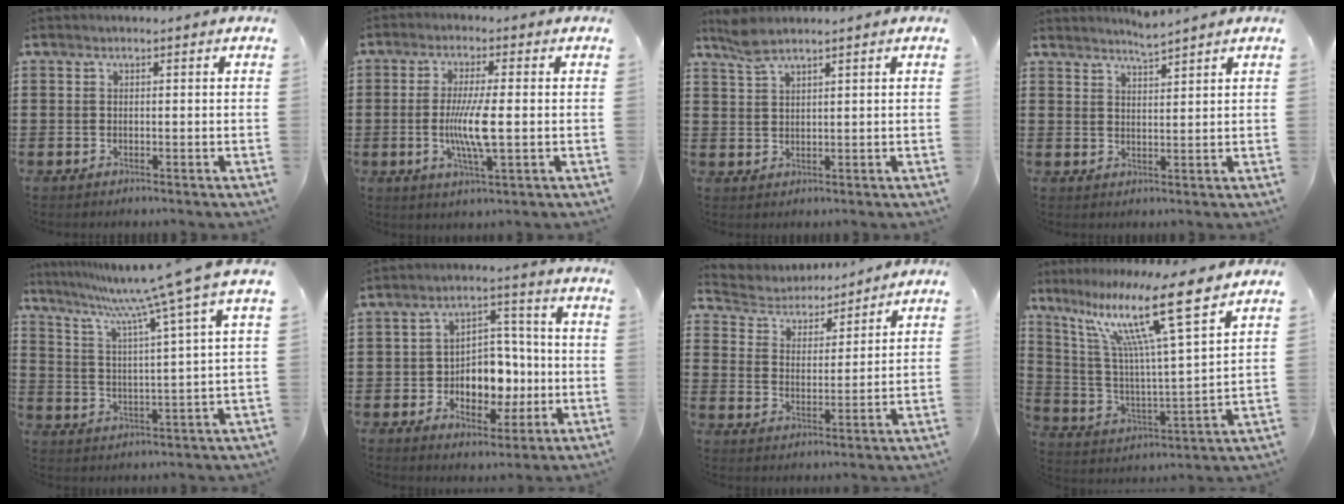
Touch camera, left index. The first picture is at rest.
{"total": 7.4, "force": [-0.6, 1.2, 7.3], "torque": [-0.148, -0.009, -0.019]}
{"total": 3.1, "force": [2.4, 0.6, 1.8], "torque": [-0.042, 0.002, 0.046]}
{"total": 2.9, "force": [2.8, -0.3, 0.4], "torque": [-0.014, -0.005, 0.053]}
{"total": 9.5, "force": [7.7, -1.7, 5.3], "torque": [-0.134, -0.053, 0.119]}
{"total": 7.2, "force": [-1.1, 5.9, 3.9], "torque": [-0.068, 0.008, -0.019]}
{"total": 4.3, "force": [4.1, 1.0, -0.2], "torque": [-0.024, -0.027, 0.068]}
{"total": 14.6, "force": [10.0, 0.8, 10.6], "torque": [-0.228, -0.055, 0.158]}